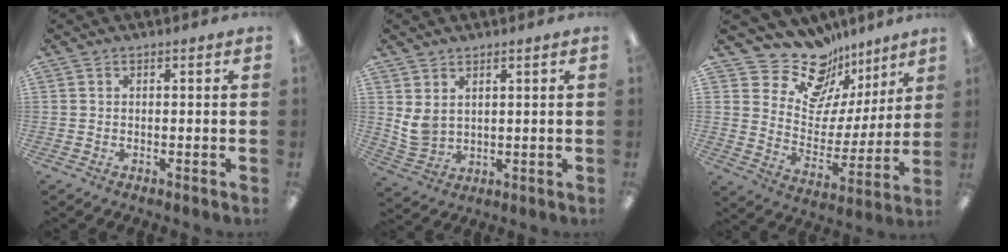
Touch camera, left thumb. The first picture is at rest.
{"total": 5.0, "force": [2.7, 3.5, 2.3], "torque": [-0.057, -0.009, 0.053]}
{"total": 17.0, "force": [13.3, 9.4, 5.1], "torque": [-0.093, -0.109, 0.237]}